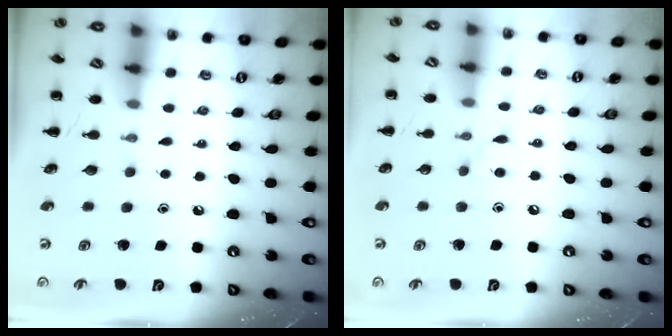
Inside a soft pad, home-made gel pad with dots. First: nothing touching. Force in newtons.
{"total": 4.9, "press": 4.5, "slide": 1.8}